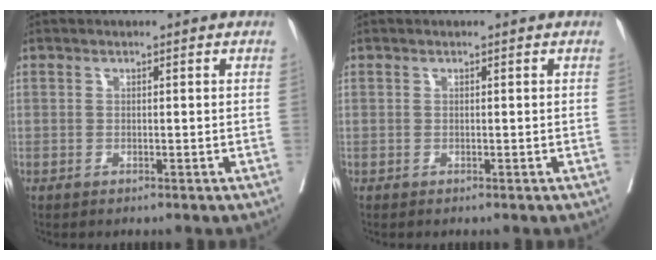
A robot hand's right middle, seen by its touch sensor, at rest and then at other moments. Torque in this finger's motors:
{"motor_torque": [0.29, -0.24, 0.06, 0.00]}